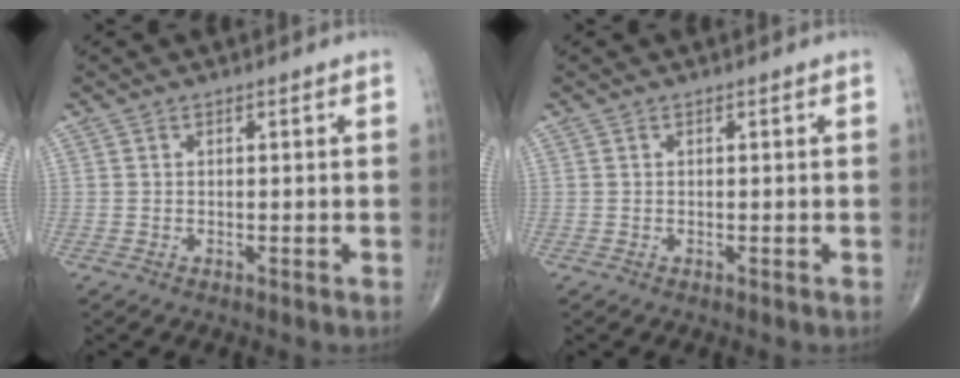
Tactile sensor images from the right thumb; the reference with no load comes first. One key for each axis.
{"total": 0.0}